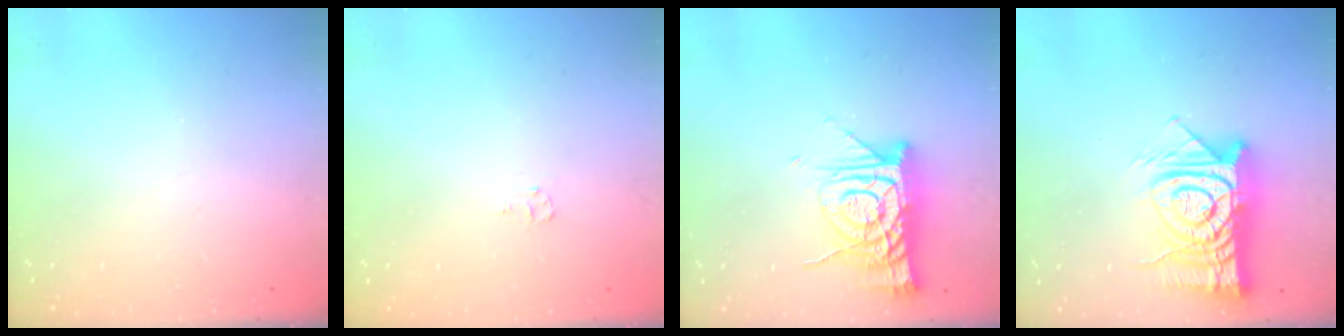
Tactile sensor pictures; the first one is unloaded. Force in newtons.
{"total": 4.1, "press": 4.1, "slide": 0.4}
{"total": 12.7, "press": 12.7, "slide": 1.2}
{"total": 16.8, "press": 16.8, "slide": 1.7}